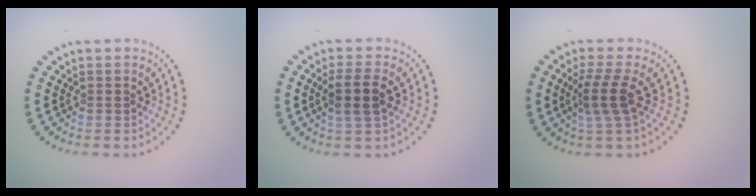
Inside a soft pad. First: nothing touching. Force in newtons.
{"total": 2.9, "press": 2.6, "slide": 1.3}
{"total": 3.0, "press": 2.2, "slide": 1.9}